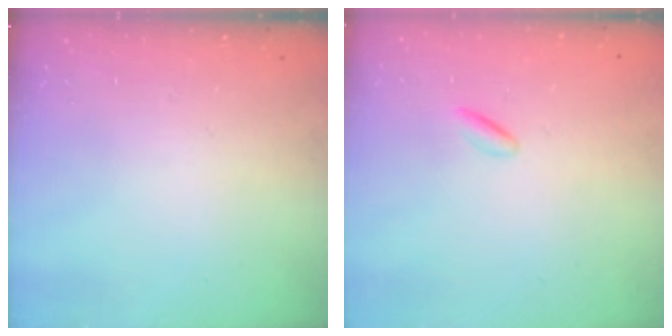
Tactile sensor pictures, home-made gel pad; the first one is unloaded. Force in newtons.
{"total": 0.7, "press": 0.5, "slide": 0.5}